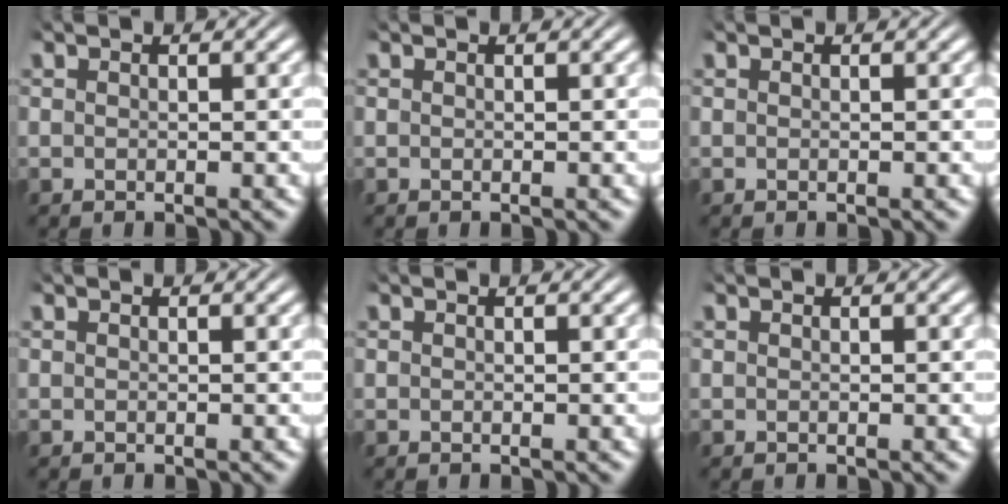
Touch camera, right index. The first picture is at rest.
{"total": 0.0}
{"total": 0.0}
{"total": 0.0}
{"total": 0.0}
{"total": 0.0}